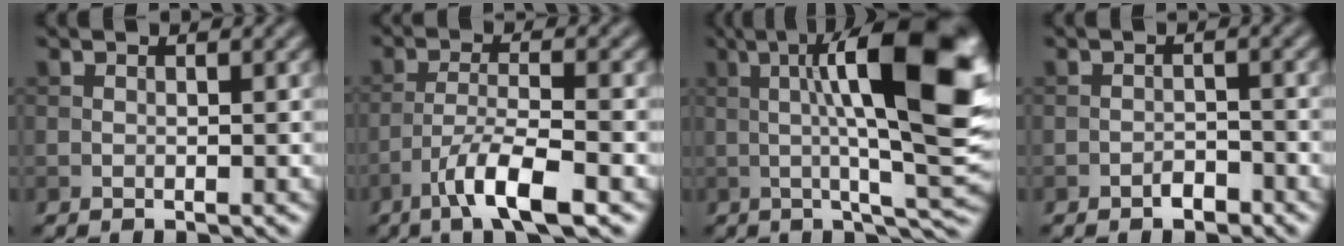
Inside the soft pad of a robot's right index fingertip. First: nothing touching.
{"total": 6.4, "force": [-3.8, 1.3, 5.0], "torque": [-0.087, 0.003, -0.071]}
{"total": 15.5, "force": [2.2, 3.6, 15.0], "torque": [-0.208, 0.012, 0.035]}
{"total": 1.5, "force": [-1.1, 0.6, 0.7], "torque": [-0.008, 0.005, -0.022]}